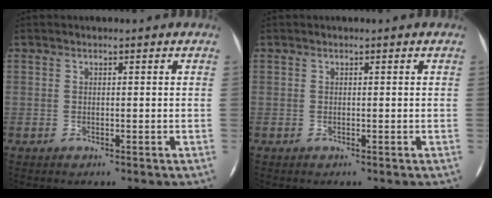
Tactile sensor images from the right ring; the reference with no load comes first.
{"total": 0.0}